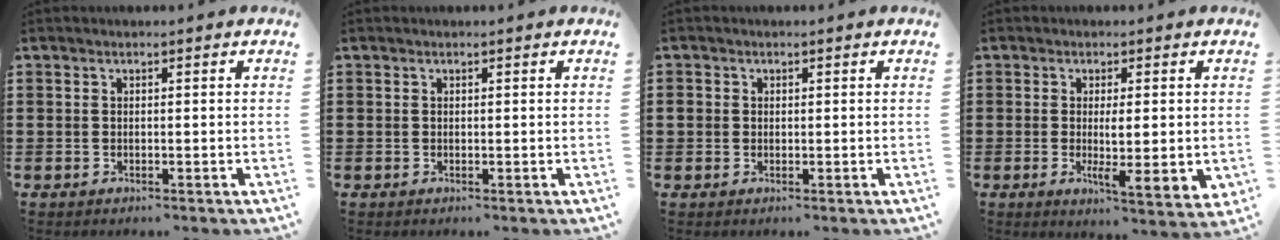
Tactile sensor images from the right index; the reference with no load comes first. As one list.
[{"total": 0.0}, {"total": 1.3, "force": [0.0, 1.2, 0.5], "torque": [-0.013, 0.006, -0.001]}, {"total": 4.9, "force": [-0.1, 0.8, 4.8], "torque": [-0.079, -0.009, -0.005]}]